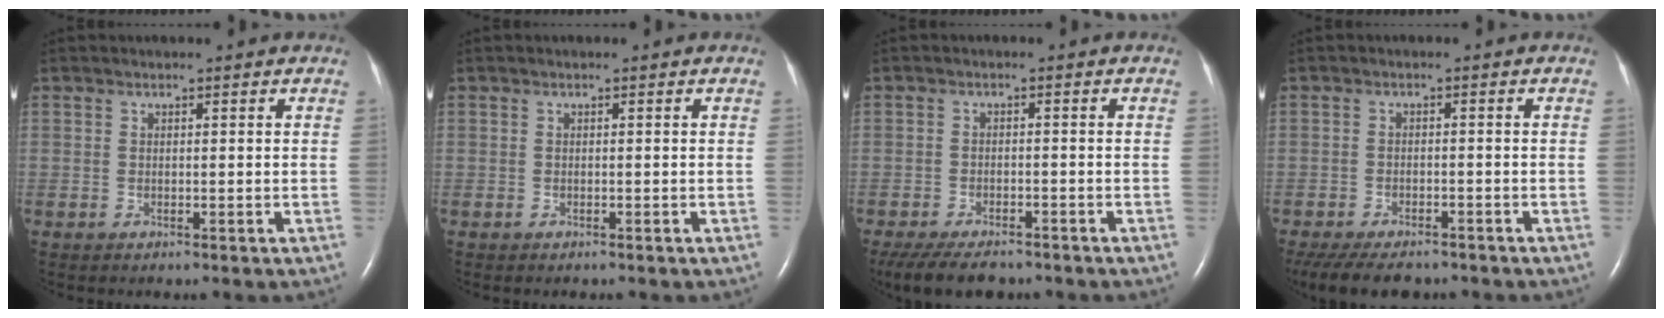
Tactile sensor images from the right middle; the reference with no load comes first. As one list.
[{"total": 0.0}, {"total": 9.2, "force": [-7.4, 3.3, 4.3], "torque": [-0.073, -0.012, -0.114]}, {"total": 10.9, "force": [-8.8, 4.1, 5.0], "torque": [-0.098, -0.014, -0.124]}]